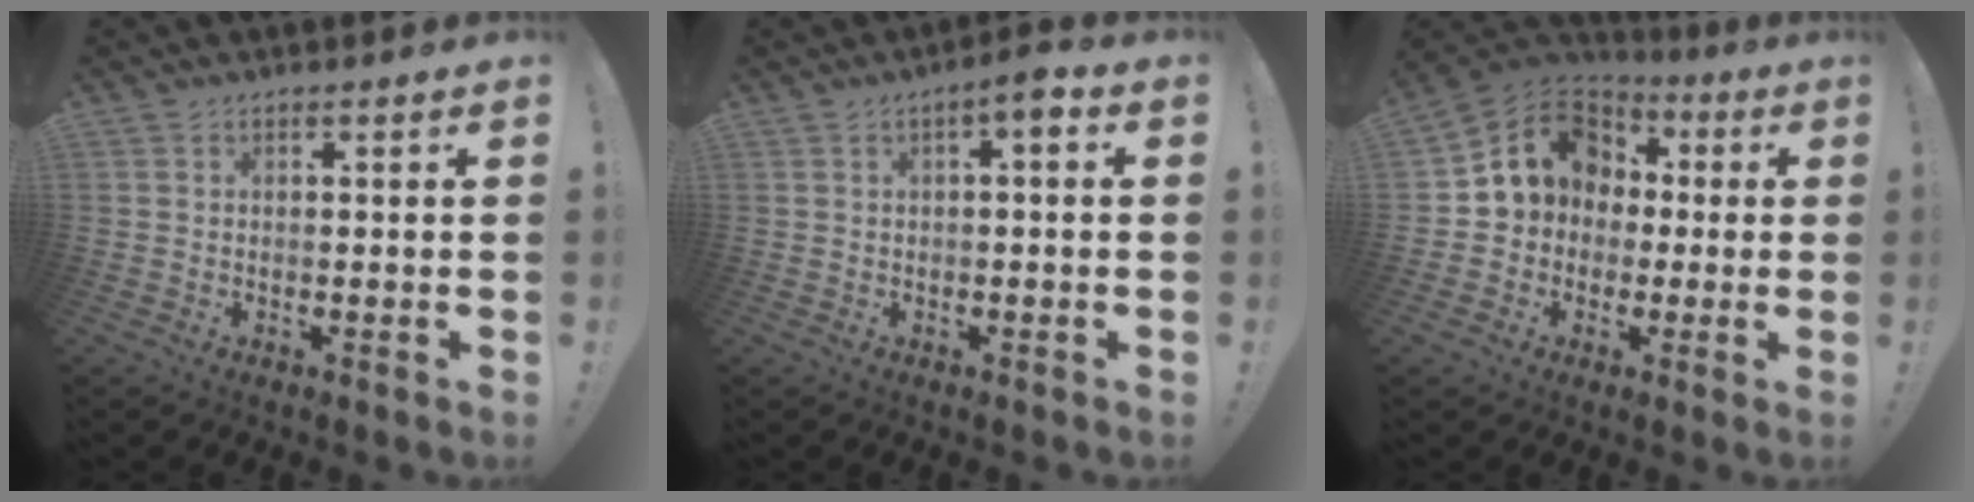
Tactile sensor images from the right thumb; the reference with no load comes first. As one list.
[{"total": 3.6, "force": [0.4, 0.7, 3.5], "torque": [-0.056, 0.001, 0.001]}, {"total": 12.7, "force": [2.7, 11.2, 5.4], "torque": [-0.071, 0.000, 0.062]}]